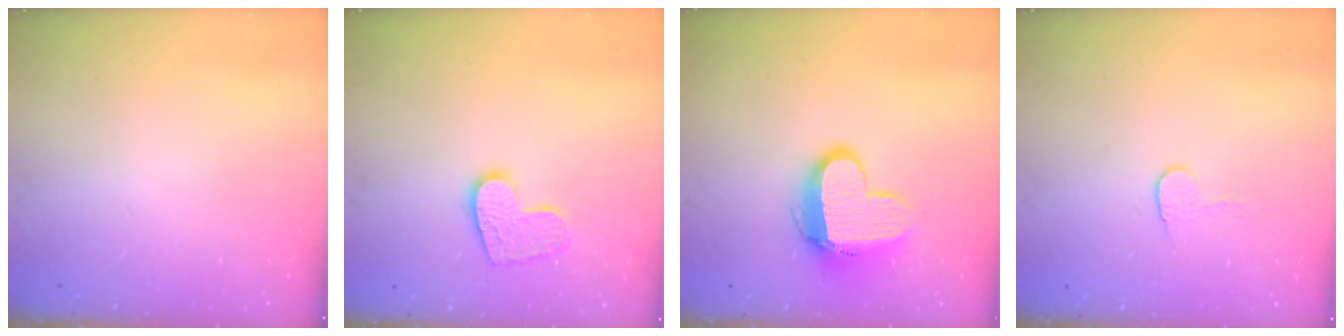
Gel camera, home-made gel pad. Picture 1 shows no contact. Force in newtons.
{"total": 11.3, "press": 11.2, "slide": 0.7}
{"total": 11.4, "press": 11.4, "slide": 1.1}
{"total": 5.3, "press": 5.3, "slide": 0.5}